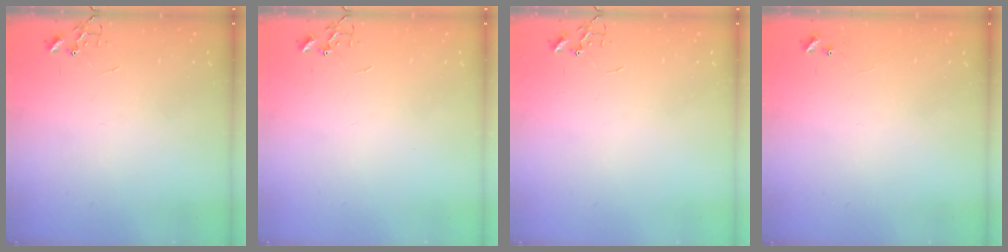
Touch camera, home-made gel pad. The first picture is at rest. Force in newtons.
{"total": 0.0}
{"total": 0.0}
{"total": 5.1, "press": 5.0, "slide": 0.3}